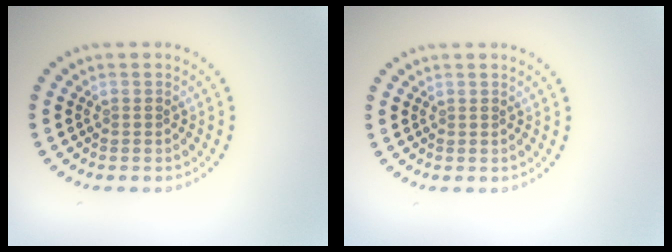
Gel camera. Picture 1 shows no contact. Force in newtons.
{"total": 0.0}